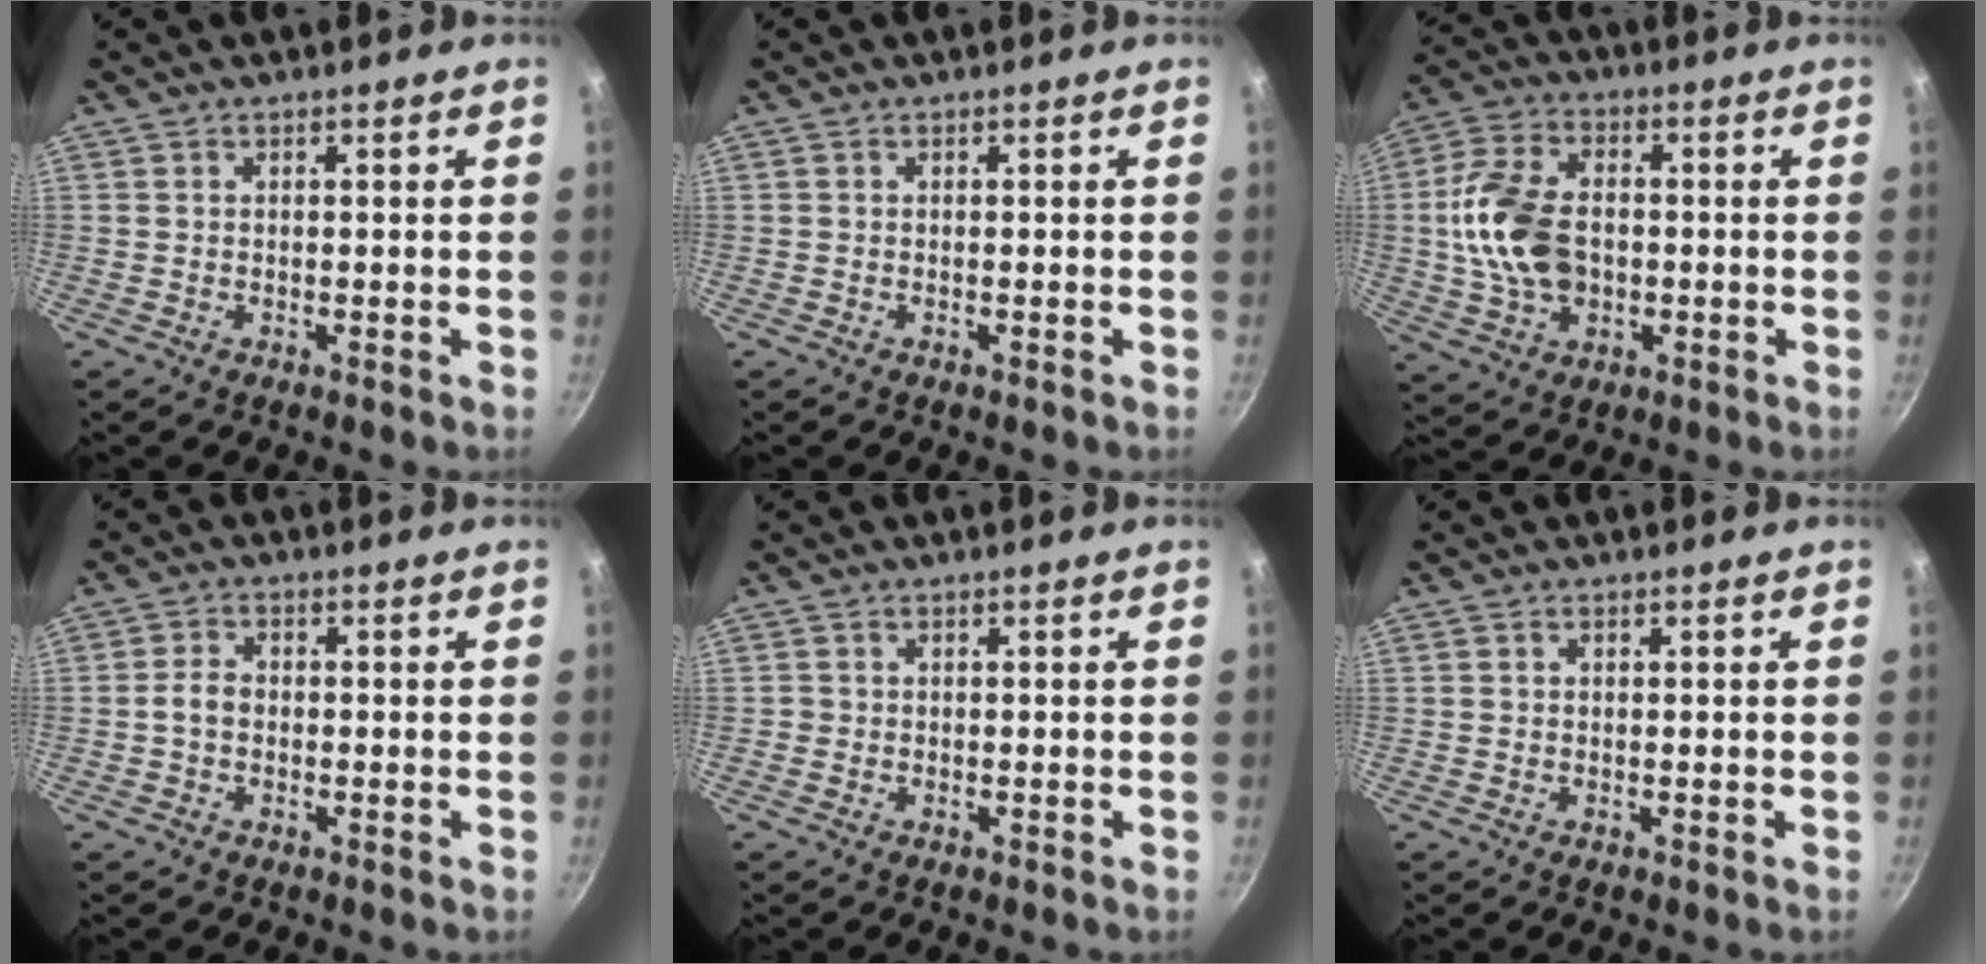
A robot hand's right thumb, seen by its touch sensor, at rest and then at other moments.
{"total": 0.0}
{"total": 14.6, "force": [-0.5, 9.9, 10.8], "torque": [-0.200, 0.018, -0.012]}
{"total": 3.1, "force": [-0.5, 2.3, 2.0], "torque": [-0.031, 0.015, -0.013]}
{"total": 0.6, "force": [-0.2, 0.6, 0.1], "torque": [0.001, 0.001, -0.006]}
{"total": 0.6, "force": [0.1, 0.5, 0.2], "torque": [-0.002, 0.004, 0.001]}